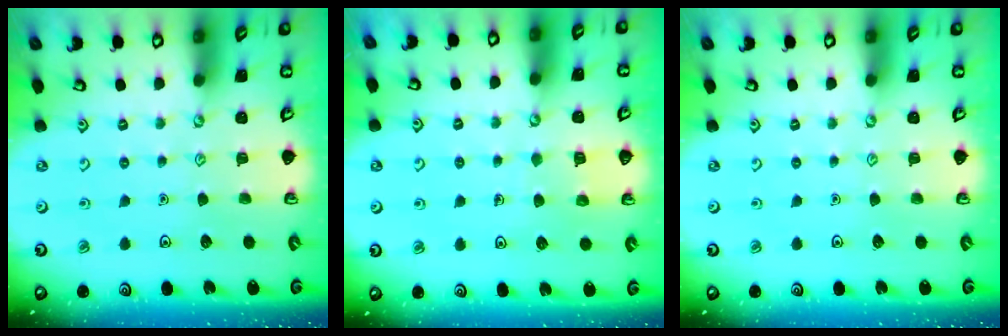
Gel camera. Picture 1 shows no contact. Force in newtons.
{"total": 4.4, "press": 4.4, "slide": 0.3}
{"total": 0.0}